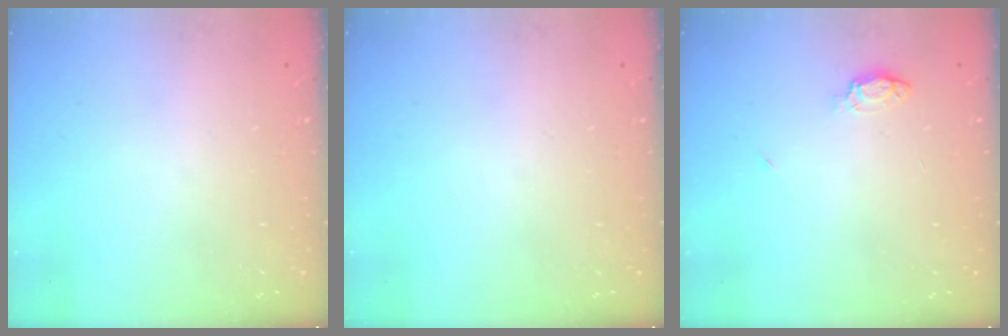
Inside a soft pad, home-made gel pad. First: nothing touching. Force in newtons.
{"total": 0.0}
{"total": 3.7, "press": 3.7, "slide": 0.5}